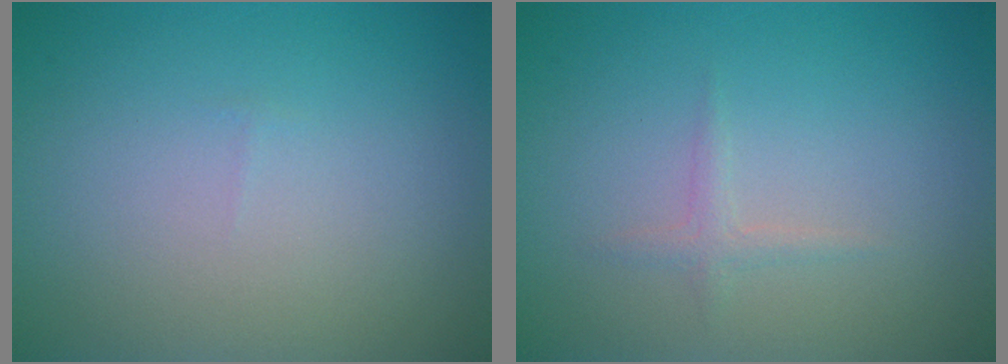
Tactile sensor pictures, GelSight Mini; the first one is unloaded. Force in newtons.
{"total": 0.9, "press": 0.9, "slide": 0.0}